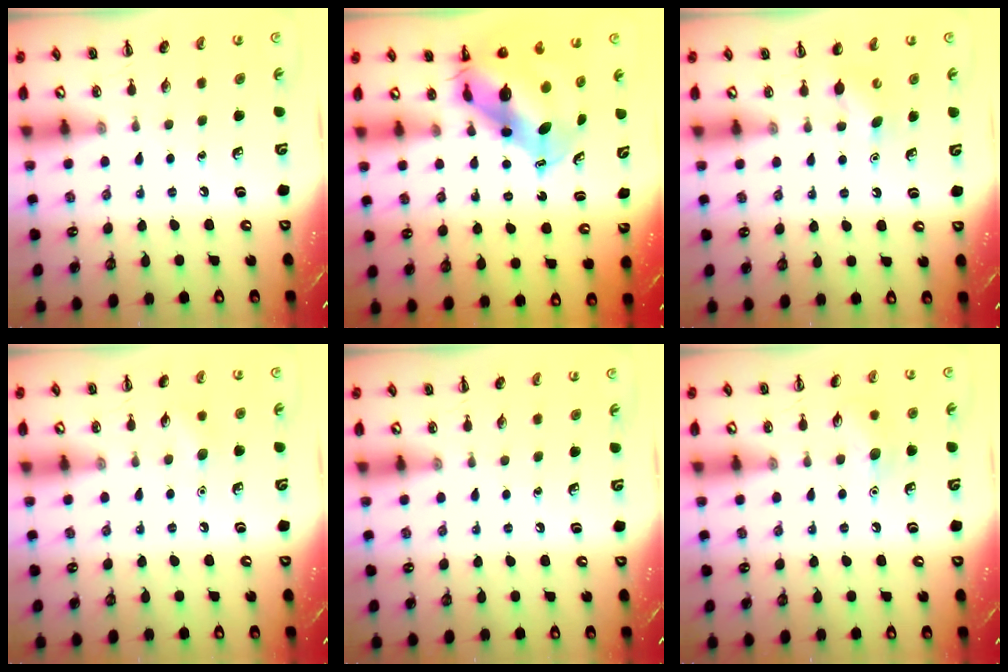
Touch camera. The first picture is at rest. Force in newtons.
{"total": 8.5, "press": 8.1, "slide": 2.4}
{"total": 4.2, "press": 4.0, "slide": 1.2}
{"total": 5.7, "press": 5.5, "slide": 1.6}
{"total": 0.0}
{"total": 7.2, "press": 7.0, "slide": 1.7}